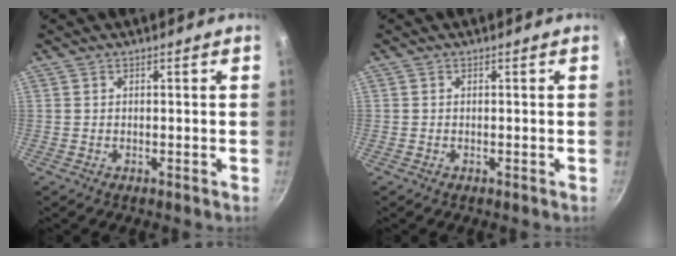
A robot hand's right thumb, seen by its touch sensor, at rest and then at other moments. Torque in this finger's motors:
{"motor_torque": [0.17, -0.55, -0.97, 0.30, 0.05]}